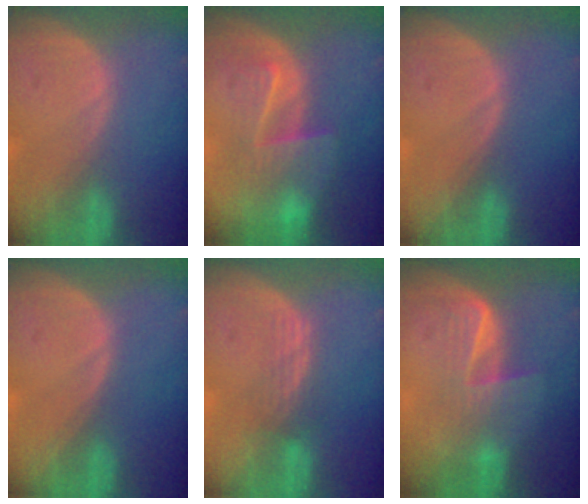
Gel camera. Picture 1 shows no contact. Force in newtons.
{"total": 6.8, "press": 6.8, "slide": 0.4}
{"total": 0.0}
{"total": 0.0}
{"total": 3.2, "press": 2.6, "slide": 1.9}
{"total": 6.9, "press": 5.8, "slide": 3.8}